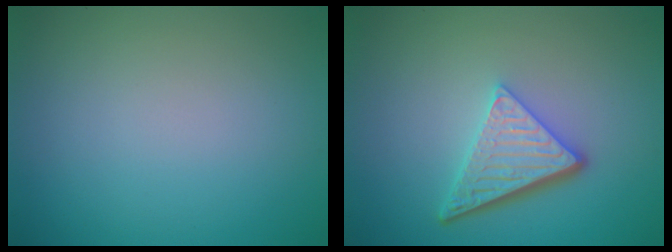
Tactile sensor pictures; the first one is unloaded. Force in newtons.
{"total": 4.7, "press": 3.5, "slide": 3.2}